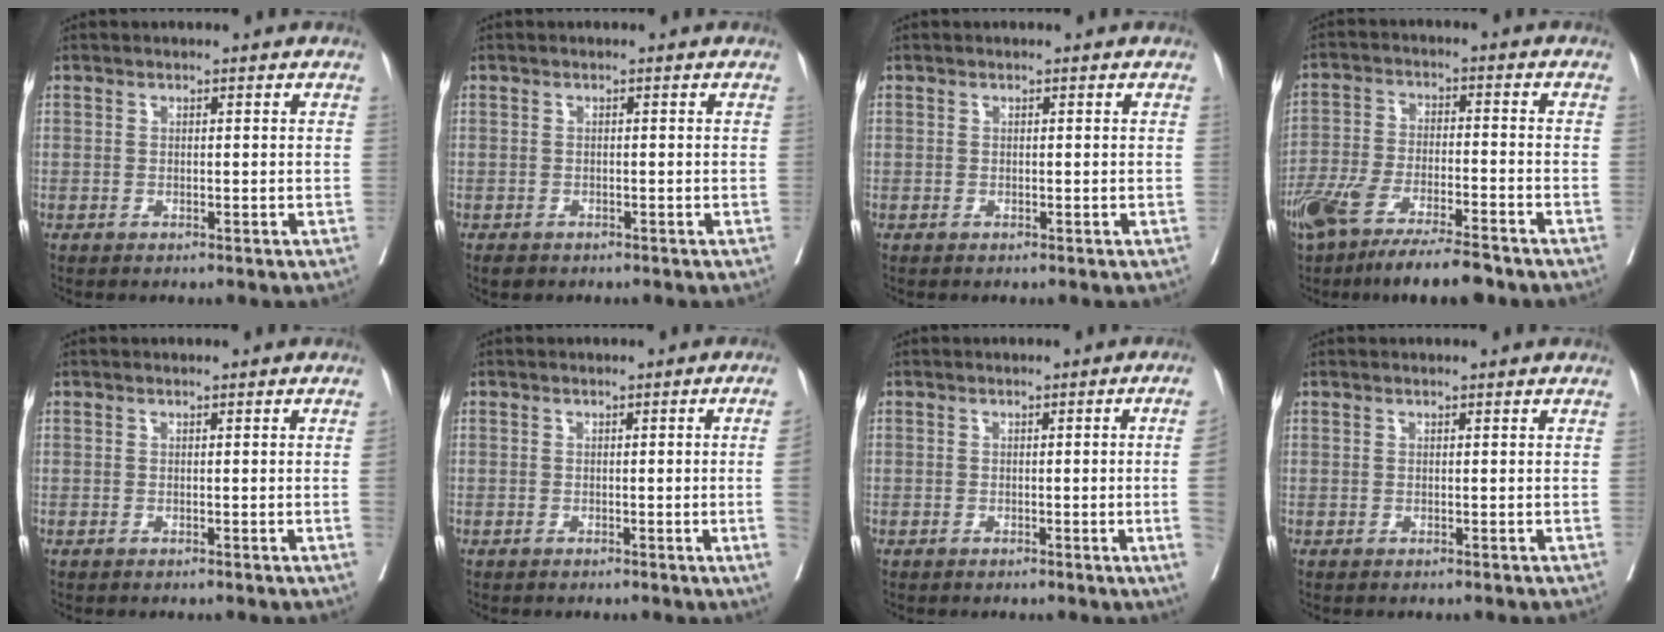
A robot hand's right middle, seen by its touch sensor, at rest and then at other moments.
{"total": 1.5, "force": [-1.2, 0.9, 0.5], "torque": [-0.010, -0.002, -0.016]}
{"total": 0.0}
{"total": 14.2, "force": [-10.7, 2.6, 9.0], "torque": [-0.171, -0.033, -0.186]}
{"total": 1.1, "force": [-0.1, -0.5, 0.9], "torque": [-0.007, 0.000, -0.002]}
{"total": 3.7, "force": [-0.5, -1.4, 3.3], "torque": [-0.039, -0.005, -0.006]}
{"total": 4.5, "force": [-0.6, -1.4, 4.2], "torque": [-0.043, -0.007, -0.009]}
{"total": 0.0}